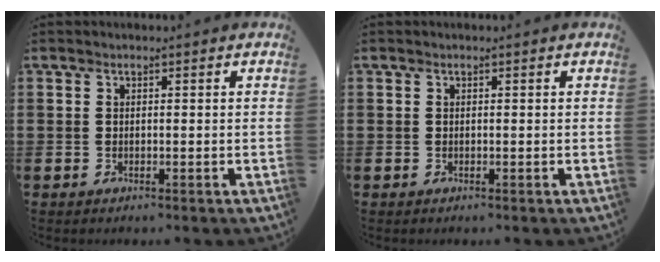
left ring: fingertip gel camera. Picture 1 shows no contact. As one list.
[{"total": 0.0}]